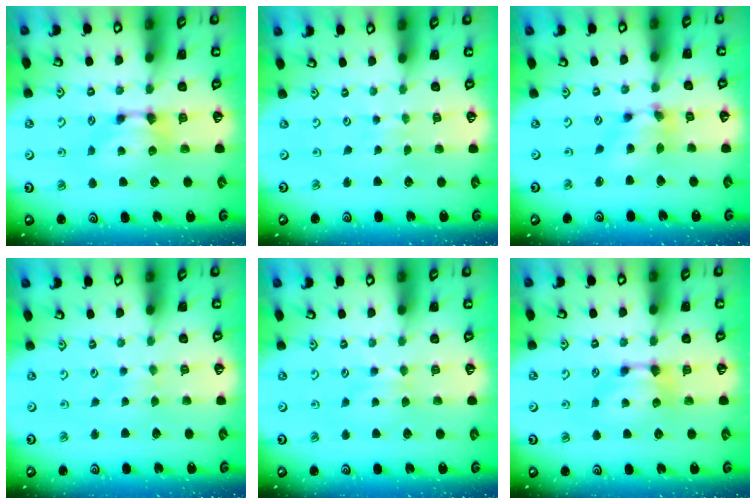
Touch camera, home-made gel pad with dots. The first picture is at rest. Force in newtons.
{"total": 4.8, "press": 4.8, "slide": 0.1}
{"total": 4.2, "press": 3.8, "slide": 1.8}
{"total": 2.6, "press": 2.6, "slide": 0.2}
{"total": 2.1, "press": 2.0, "slide": 0.4}
{"total": 0.0}